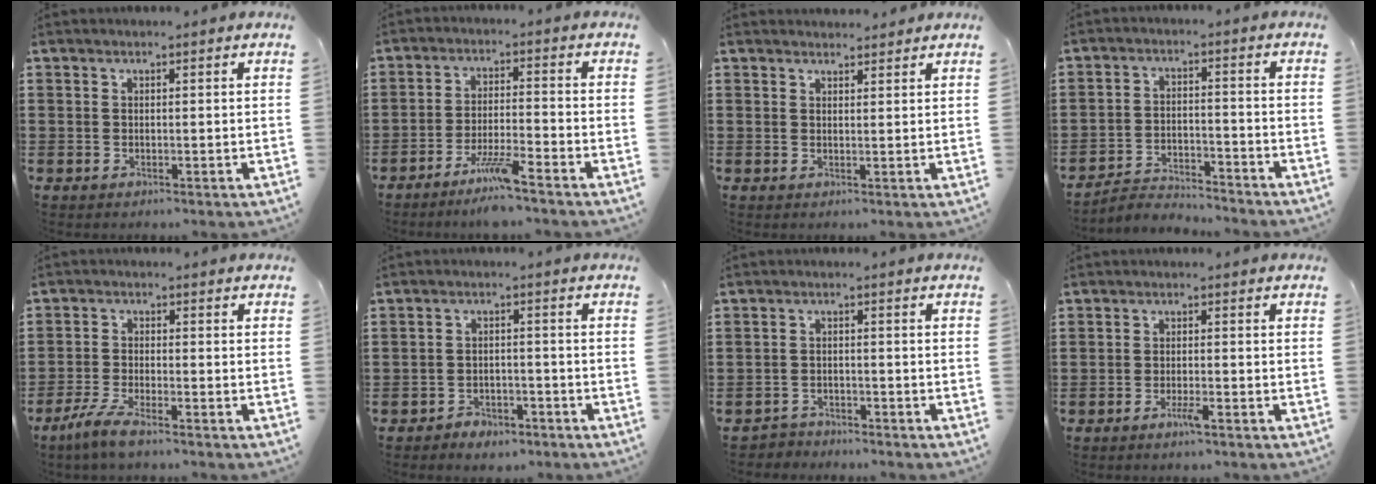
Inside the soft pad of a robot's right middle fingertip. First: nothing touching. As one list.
[{"total": 5.5, "force": [-4.4, 0.0, 3.3], "torque": [-0.068, -0.010, -0.084]}, {"total": 1.7, "force": [1.6, 0.3, 0.0], "torque": [0.003, 0.000, 0.030]}, {"total": 3.6, "force": [-3.6, 0.4, 0.4], "torque": [-0.014, 0.006, -0.077]}, {"total": 4.3, "force": [-3.4, 0.2, 2.5], "torque": [-0.071, -0.014, -0.071]}, {"total": 2.8, "force": [-2.6, 0.9, 0.2], "torque": [-0.010, 0.001, -0.055]}, {"total": 2.5, "force": [-2.5, 0.5, -0.2], "torque": [-0.005, -0.001, -0.054]}, {"total": 2.4, "force": [-1.5, 0.2, 1.8], "torque": [-0.038, -0.004, -0.029]}]